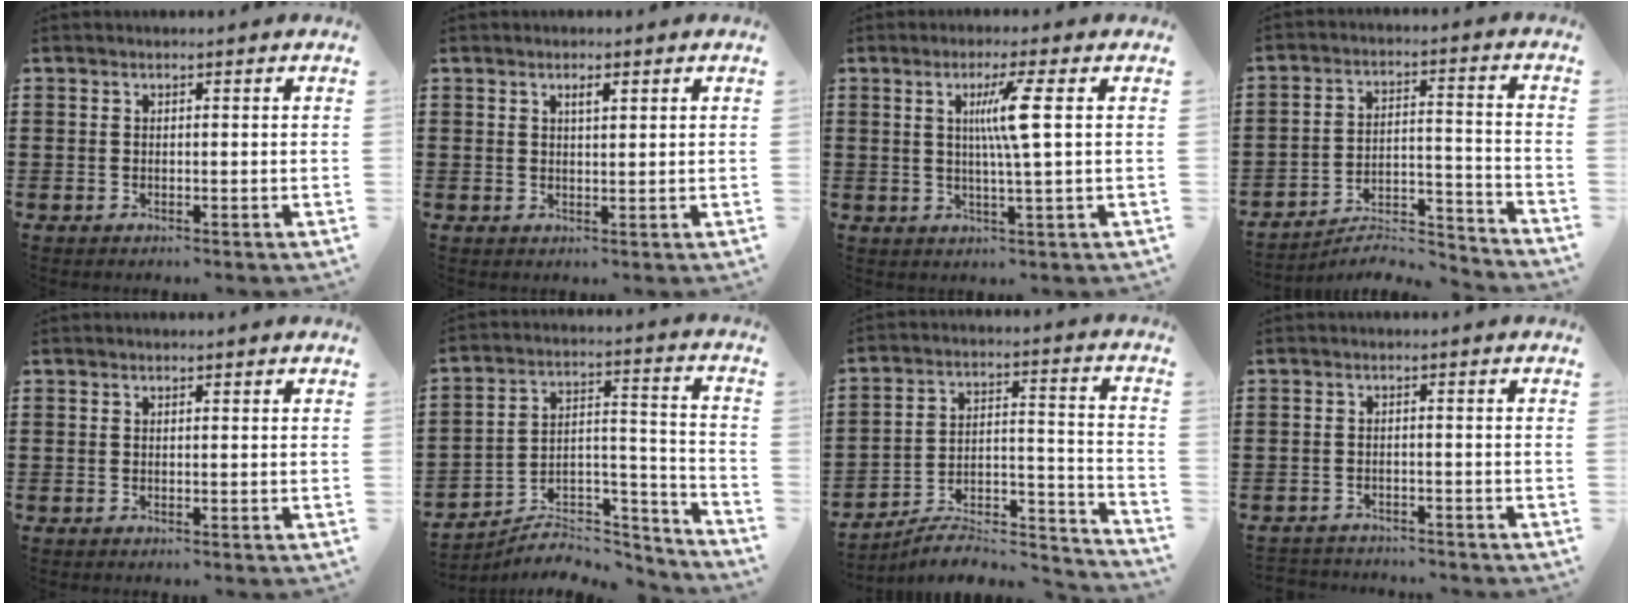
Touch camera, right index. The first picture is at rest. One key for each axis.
{"total": 1.3, "fx": 0.6, "fy": 0.4, "fz": 1.2, "tx": -0.015, "ty": -0.001, "tz": 0.006}
{"total": 5.8, "fx": 1.3, "fy": -0.6, "fz": 5.7, "tx": -0.112, "ty": -0.004, "tz": 0.014}
{"total": 5.8, "fx": -5.5, "fy": 0.9, "fz": 1.7, "tx": -0.025, "ty": 0.002, "tz": -0.109}
{"total": 0.0}
{"total": 6.6, "fx": -6.1, "fy": 2.0, "fz": 1.7, "tx": -0.019, "ty": 0.011, "tz": -0.117}
{"total": 6.9, "fx": -6.1, "fy": 2.0, "fz": 2.3, "tx": -0.036, "ty": 0.005, "tz": -0.120}
{"total": 2.0, "fx": -2.0, "fy": 0.2, "fz": -0.4, "tx": 0.002, "ty": 0.002, "tz": -0.046}